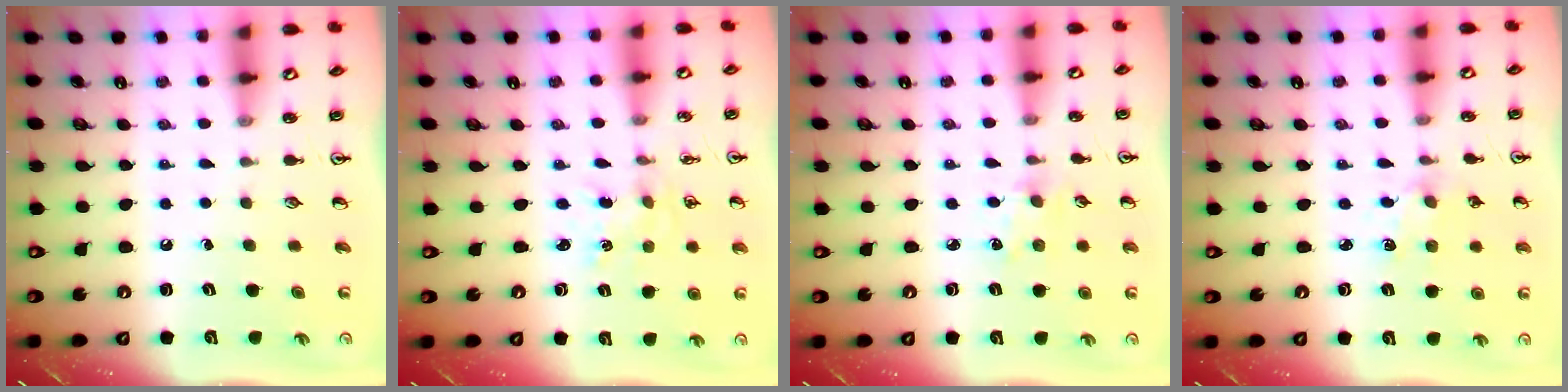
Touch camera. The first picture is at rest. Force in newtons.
{"total": 0.7, "press": 0.7, "slide": 0.1}
{"total": 2.8, "press": 2.8, "slide": 0.5}
{"total": 1.8, "press": 1.8, "slide": 0.3}